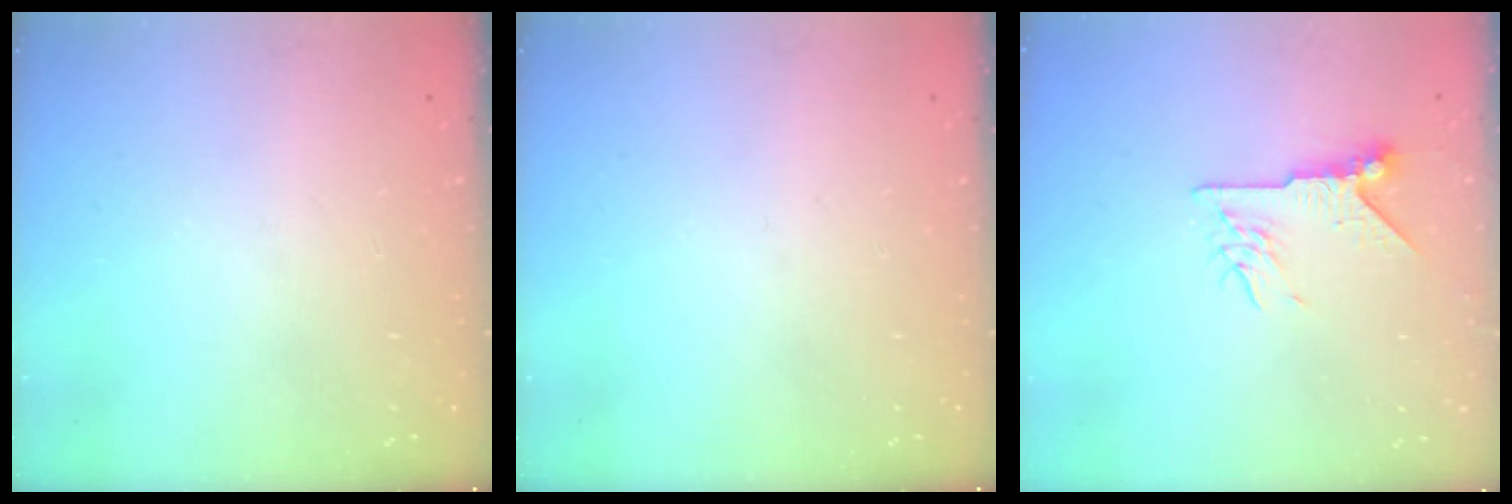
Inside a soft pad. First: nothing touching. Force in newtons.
{"total": 0.0}
{"total": 8.1, "press": 8.1, "slide": 0.8}